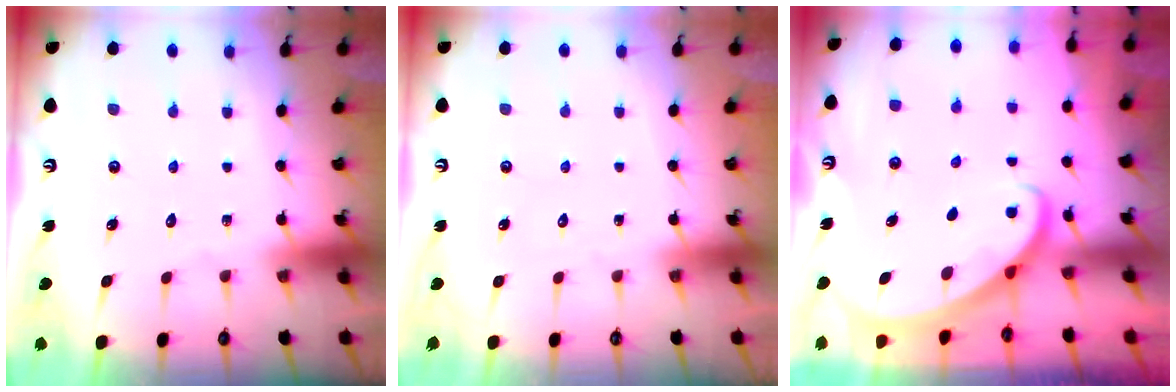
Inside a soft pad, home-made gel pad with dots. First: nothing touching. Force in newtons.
{"total": 0.0}
{"total": 2.6, "press": 2.6, "slide": 0.2}